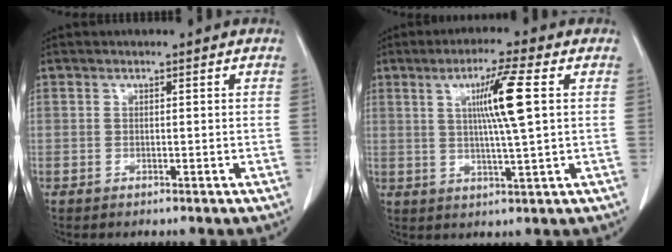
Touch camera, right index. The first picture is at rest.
{"total": 8.3, "force": [2.0, -0.8, 8.0], "torque": [-0.142, 0.000, 0.036]}